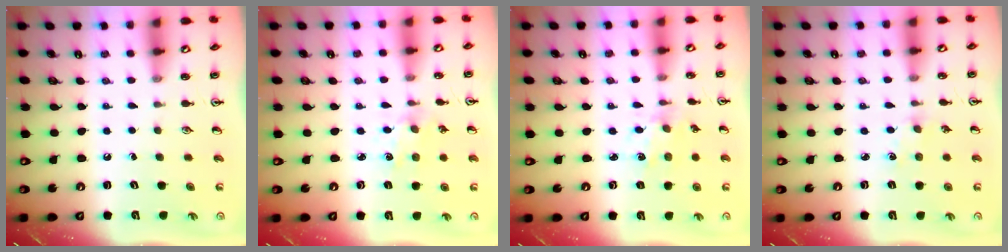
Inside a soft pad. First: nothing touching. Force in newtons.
{"total": 2.5, "press": 2.5, "slide": 0.5}
{"total": 2.0, "press": 2.0, "slide": 0.5}
{"total": 2.8, "press": 2.8, "slide": 0.4}